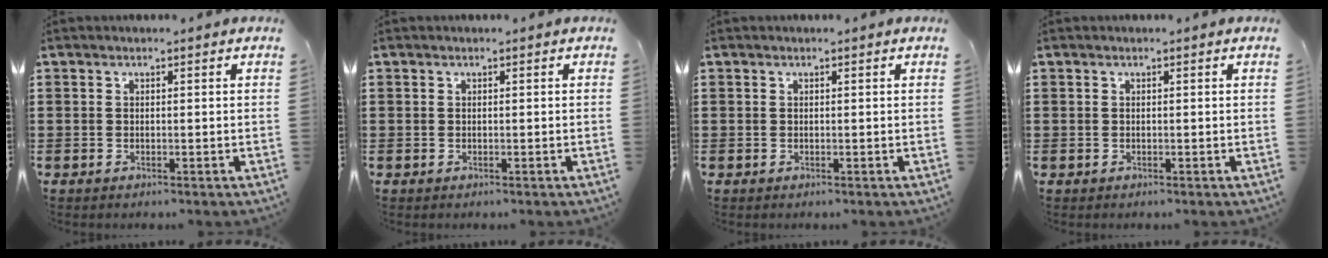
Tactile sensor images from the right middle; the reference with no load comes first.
{"total": 0.0}
{"total": 0.0}
{"total": 0.0}